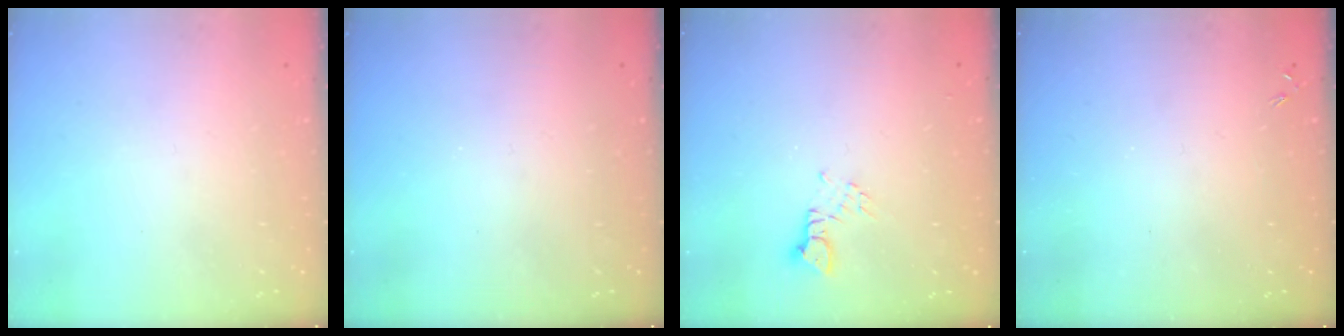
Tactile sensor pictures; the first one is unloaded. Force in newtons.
{"total": 0.0}
{"total": 2.6, "press": 2.5, "slide": 0.4}
{"total": 0.0}